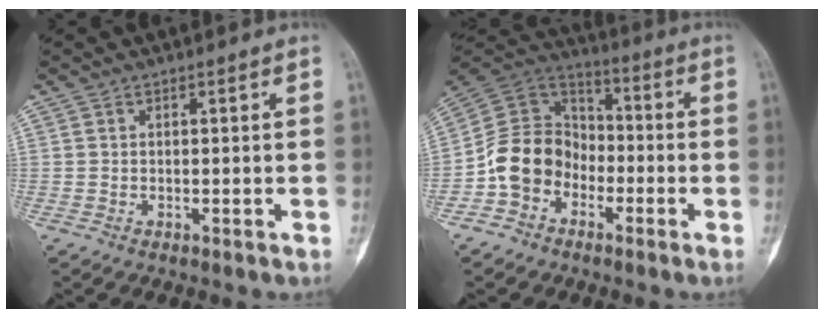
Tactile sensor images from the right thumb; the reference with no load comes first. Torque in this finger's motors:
{"motor_torque": [1.58, 1.73, 1.02, -1.29, 0.03]}